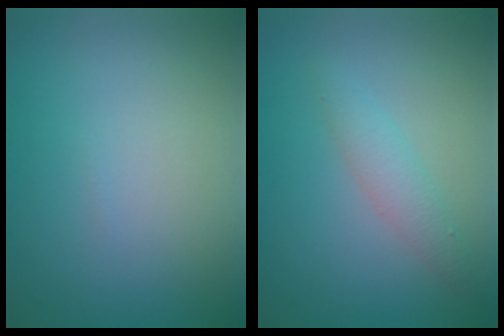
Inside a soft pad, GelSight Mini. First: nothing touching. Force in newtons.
{"total": 2.0, "press": 2.0, "slide": 0.0}